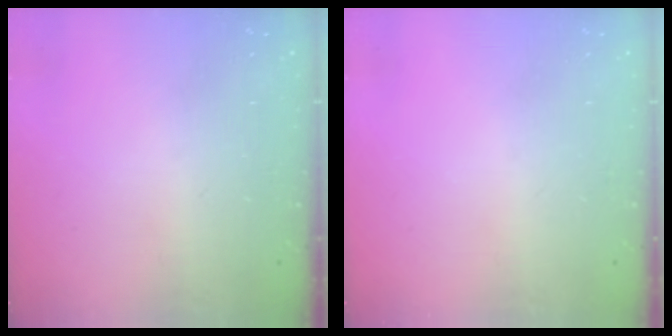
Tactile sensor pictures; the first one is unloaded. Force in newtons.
{"total": 0.0}